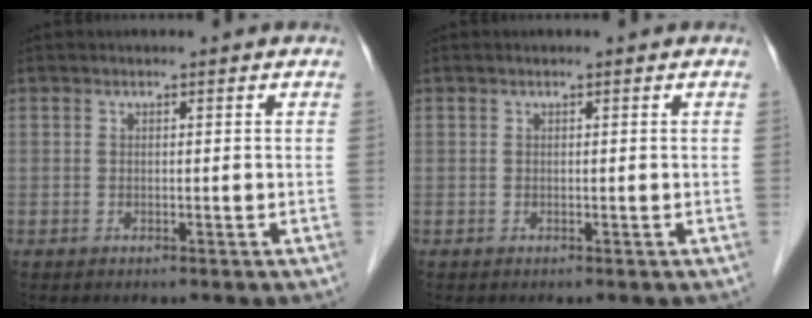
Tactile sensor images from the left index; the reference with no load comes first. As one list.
[{"total": 0.0}]